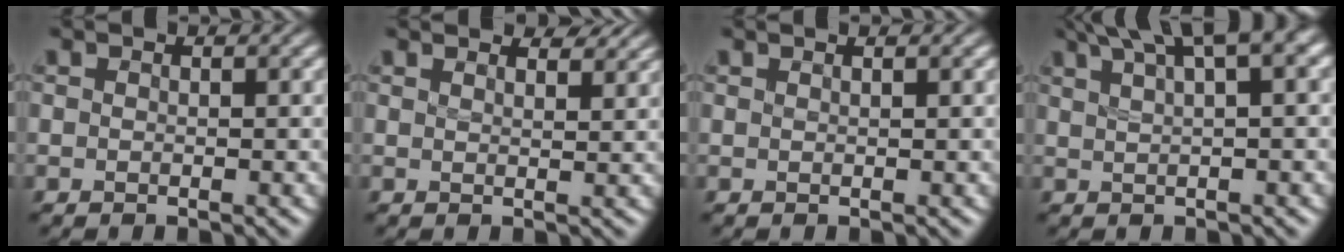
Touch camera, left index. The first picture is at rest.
{"total": 4.7, "force": [4.1, 1.3, 1.9], "torque": [-0.013, 0.016, 0.029]}
{"total": 1.1, "force": [0.7, 0.4, 0.8], "torque": [-0.002, 0.000, -0.001]}
{"total": 7.1, "force": [4.5, 1.6, 5.3], "torque": [-0.073, 0.026, 0.071]}